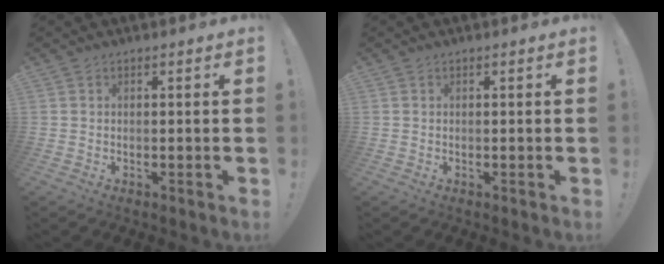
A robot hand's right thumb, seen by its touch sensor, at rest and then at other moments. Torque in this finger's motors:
{"motor_torque": [-0.05, 0.15, -0.18, 0.04, 0.04]}